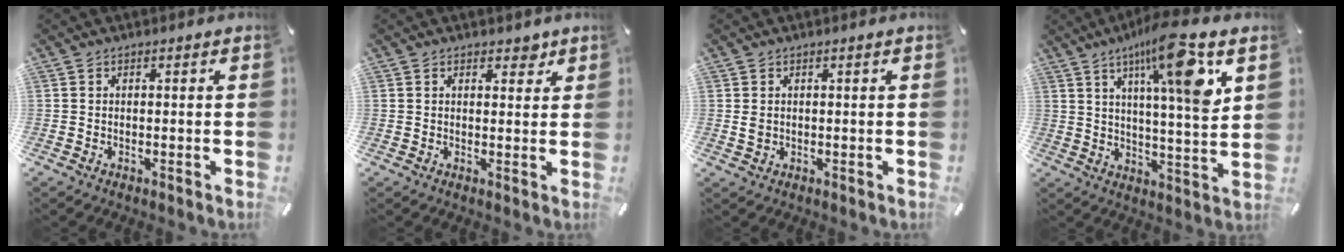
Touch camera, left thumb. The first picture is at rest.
{"total": 2.5, "force": [1.5, 1.6, 1.3], "torque": [-0.012, -0.001, 0.022]}
{"total": 1.4, "force": [0.3, 1.0, 0.9], "torque": [-0.019, 0.003, 0.005]}
{"total": 16.2, "force": [8.1, 2.8, 13.7], "torque": [-0.217, -0.035, 0.121]}